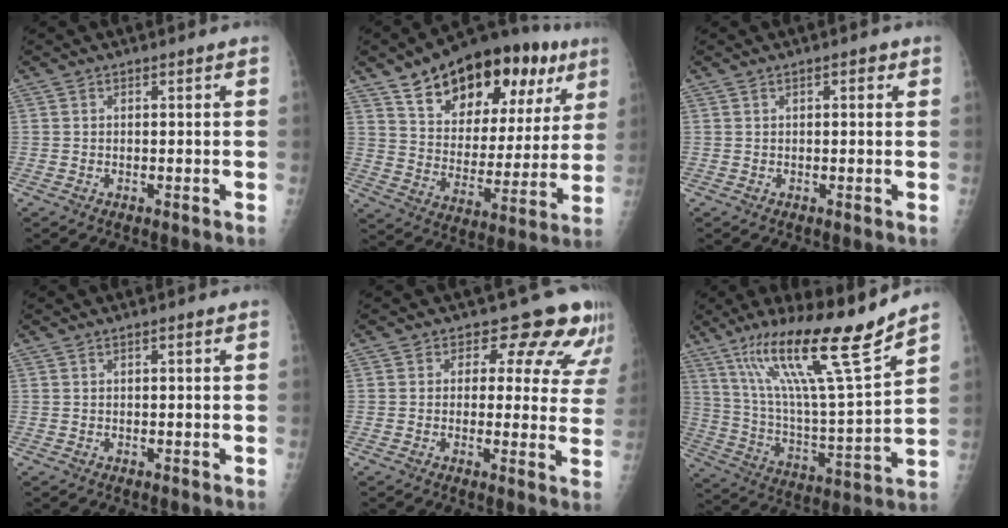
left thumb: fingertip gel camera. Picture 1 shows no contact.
{"total": 26.4, "force": [14.9, 13.6, 17.1], "torque": [-0.219, -0.019, 0.233]}
{"total": 1.8, "force": [0.8, 0.9, 1.3], "torque": [-0.010, 0.001, 0.009]}
{"total": 0.6, "force": [0.3, 0.2, 0.4], "torque": [-0.006, 0.001, 0.004]}
{"total": 11.0, "force": [8.4, 6.1, 3.7], "torque": [0.015, -0.036, 0.068]}
{"total": 21.8, "force": [14.8, 1.8, 15.9], "torque": [-0.251, -0.067, 0.264]}